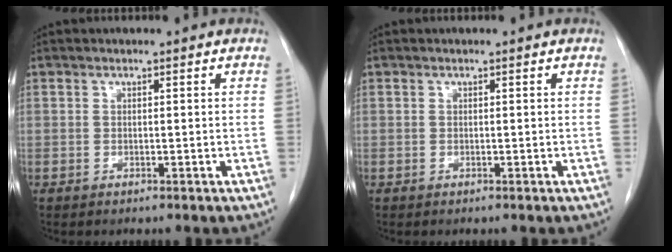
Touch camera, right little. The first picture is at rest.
{"total": 0.0}